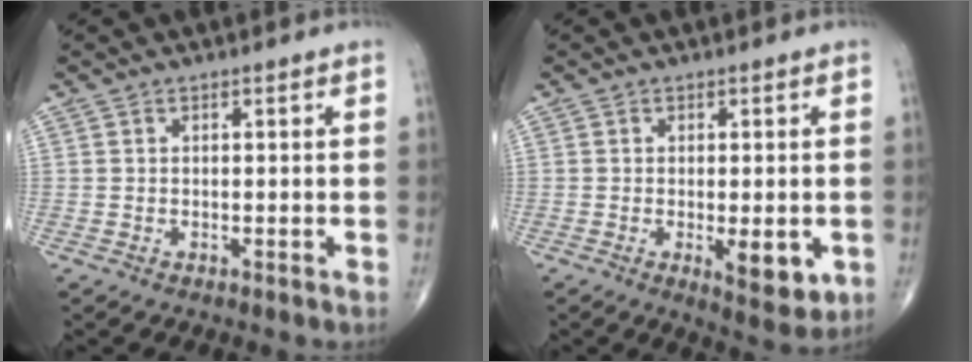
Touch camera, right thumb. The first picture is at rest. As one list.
[{"total": 7.1, "force": [-1.7, 2.8, 6.3], "torque": [-0.077, -0.015, -0.018]}]